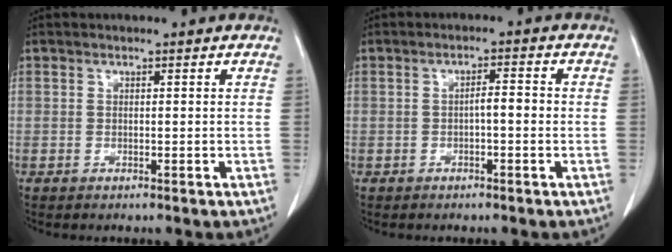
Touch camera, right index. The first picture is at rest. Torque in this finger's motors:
{"motor_torque": [0.28, -0.14, 0.18, 0.05]}